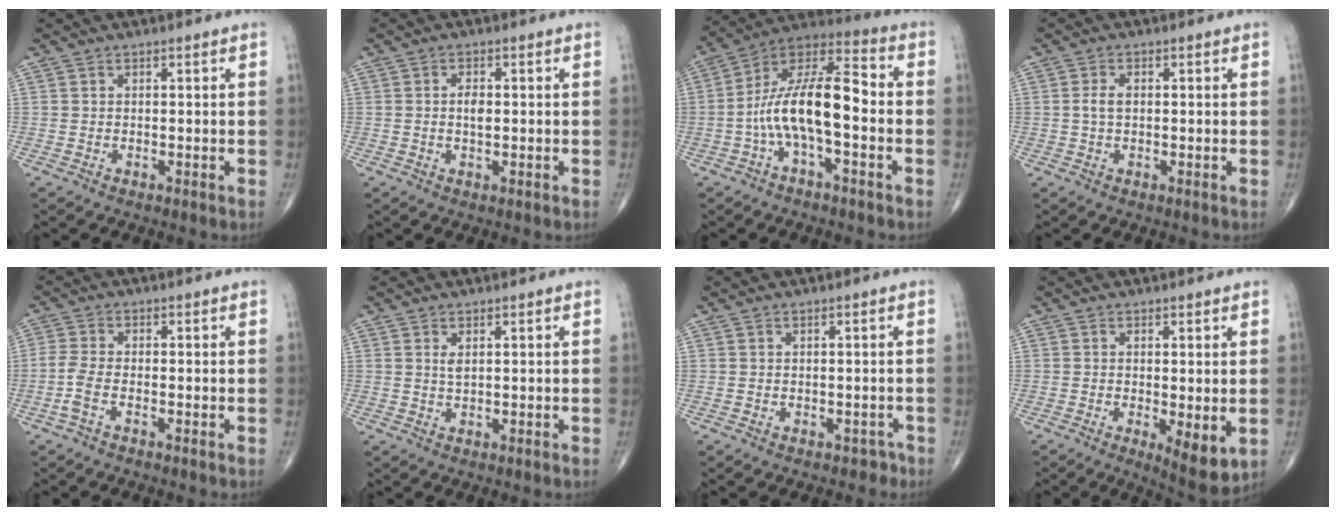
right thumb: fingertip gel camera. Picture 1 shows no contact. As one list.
[{"total": 2.5, "force": [0.0, 1.2, 2.2], "torque": [-0.035, 0.002, 0.000]}, {"total": 15.4, "force": [-2.7, 5.8, 14.0], "torque": [-0.256, 0.052, -0.057]}, {"total": 2.3, "force": [0.1, 1.3, 1.8], "torque": [-0.042, 0.005, -0.001]}, {"total": 3.6, "force": [-1.6, 1.2, 3.0], "torque": [-0.082, 0.005, -0.038]}, {"total": 1.4, "force": [0.5, 0.5, 1.1], "torque": [-0.022, -0.003, 0.012]}, {"total": 1.5, "force": [-0.9, 1.2, 0.2], "torque": [0.004, 0.019, -0.009]}, {"total": 6.5, "force": [-1.1, 2.0, 6.1], "torque": [-0.090, -0.022, -0.014]}]